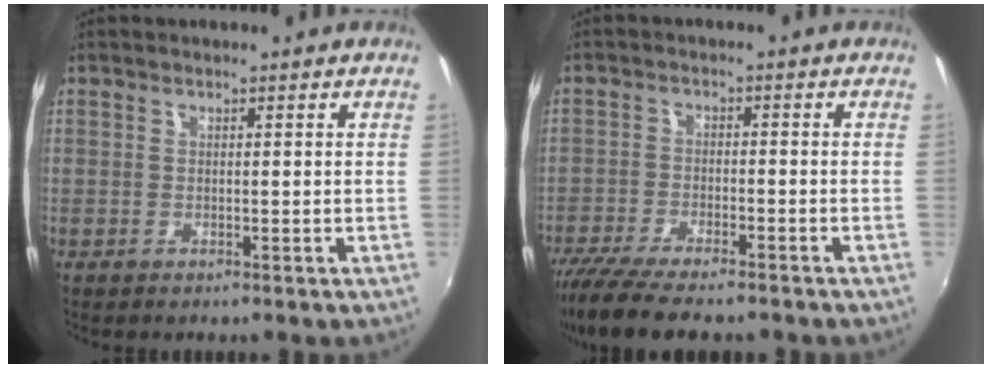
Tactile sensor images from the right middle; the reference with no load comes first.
{"total": 11.9, "force": [-10.0, 2.4, 6.0], "torque": [-0.137, -0.041, -0.170]}